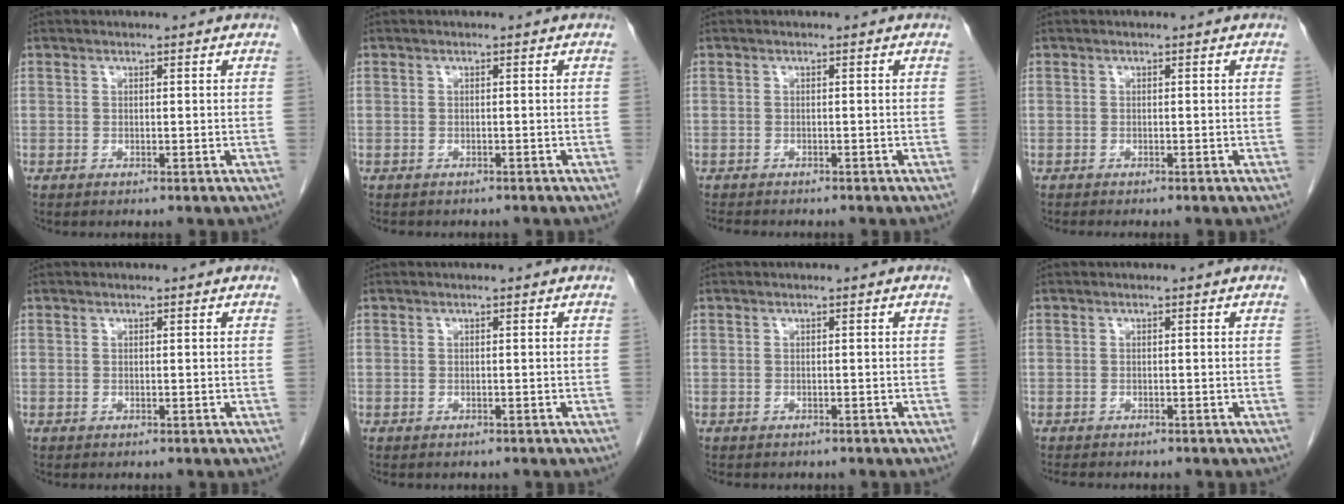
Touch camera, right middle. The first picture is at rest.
{"total": 2.7, "force": [-2.3, 1.2, 0.9], "torque": [-0.018, -0.004, -0.027]}
{"total": 3.6, "force": [-3.1, 1.1, 1.4], "torque": [-0.027, -0.008, -0.042]}
{"total": 0.9, "force": [-0.8, -0.1, 0.4], "torque": [-0.009, -0.002, -0.013]}
{"total": 0.0}
{"total": 0.6, "force": [-0.5, 0.3, 0.1], "torque": [-0.011, 0.001, -0.007]}
{"total": 2.1, "force": [-1.7, 0.9, 0.6], "torque": [-0.016, -0.003, -0.020]}
{"total": 4.0, "force": [-3.5, 1.3, 1.7], "torque": [-0.027, -0.008, -0.046]}